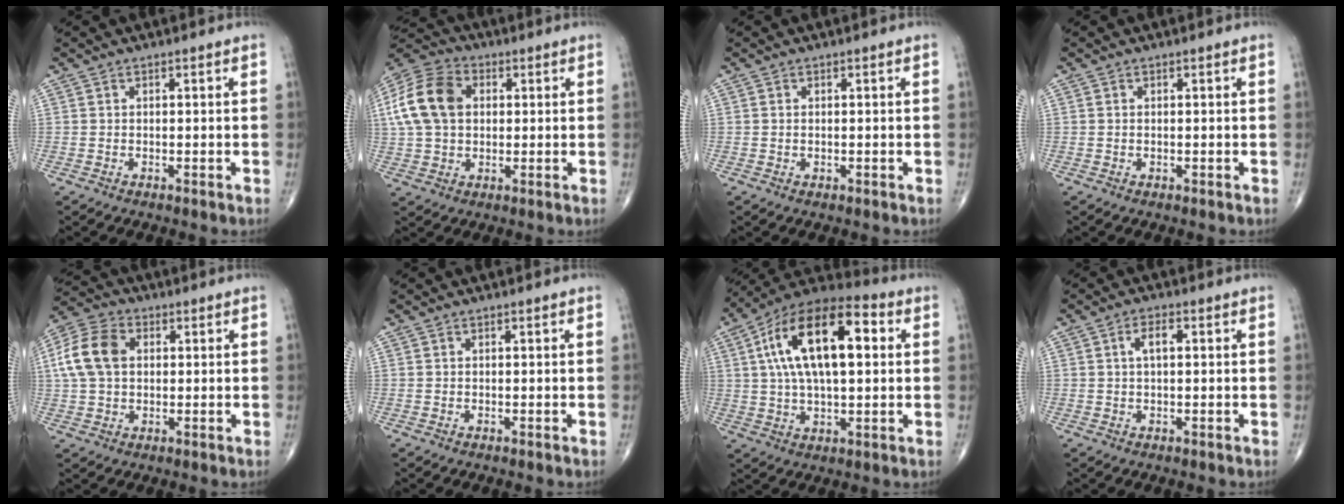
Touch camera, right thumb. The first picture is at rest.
{"total": 14.1, "force": [2.5, 9.9, 9.7], "torque": [-0.183, 0.019, 0.039]}
{"total": 0.5, "force": [0.0, 0.3, 0.4], "torque": [-0.012, -0.003, 0.002]}
{"total": 0.0}
{"total": 10.7, "force": [1.8, 7.6, 7.4], "torque": [-0.145, 0.019, 0.028]}
{"total": 0.0}
{"total": 20.8, "force": [4.5, 9.6, 17.9], "torque": [-0.305, 0.024, 0.065]}
{"total": 3.4, "force": [0.7, 1.5, 2.9], "torque": [-0.053, 0.007, 0.012]}